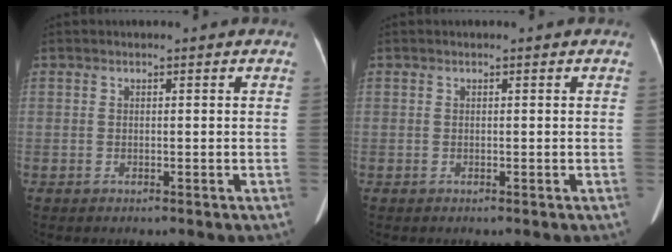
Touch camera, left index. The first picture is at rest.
{"total": 0.0}